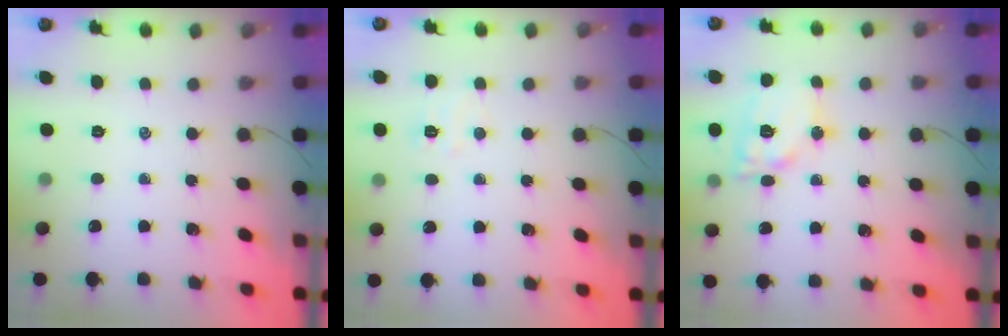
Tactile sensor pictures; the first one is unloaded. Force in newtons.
{"total": 3.5, "press": 3.4, "slide": 0.8}
{"total": 13.6, "press": 13.5, "slide": 1.6}